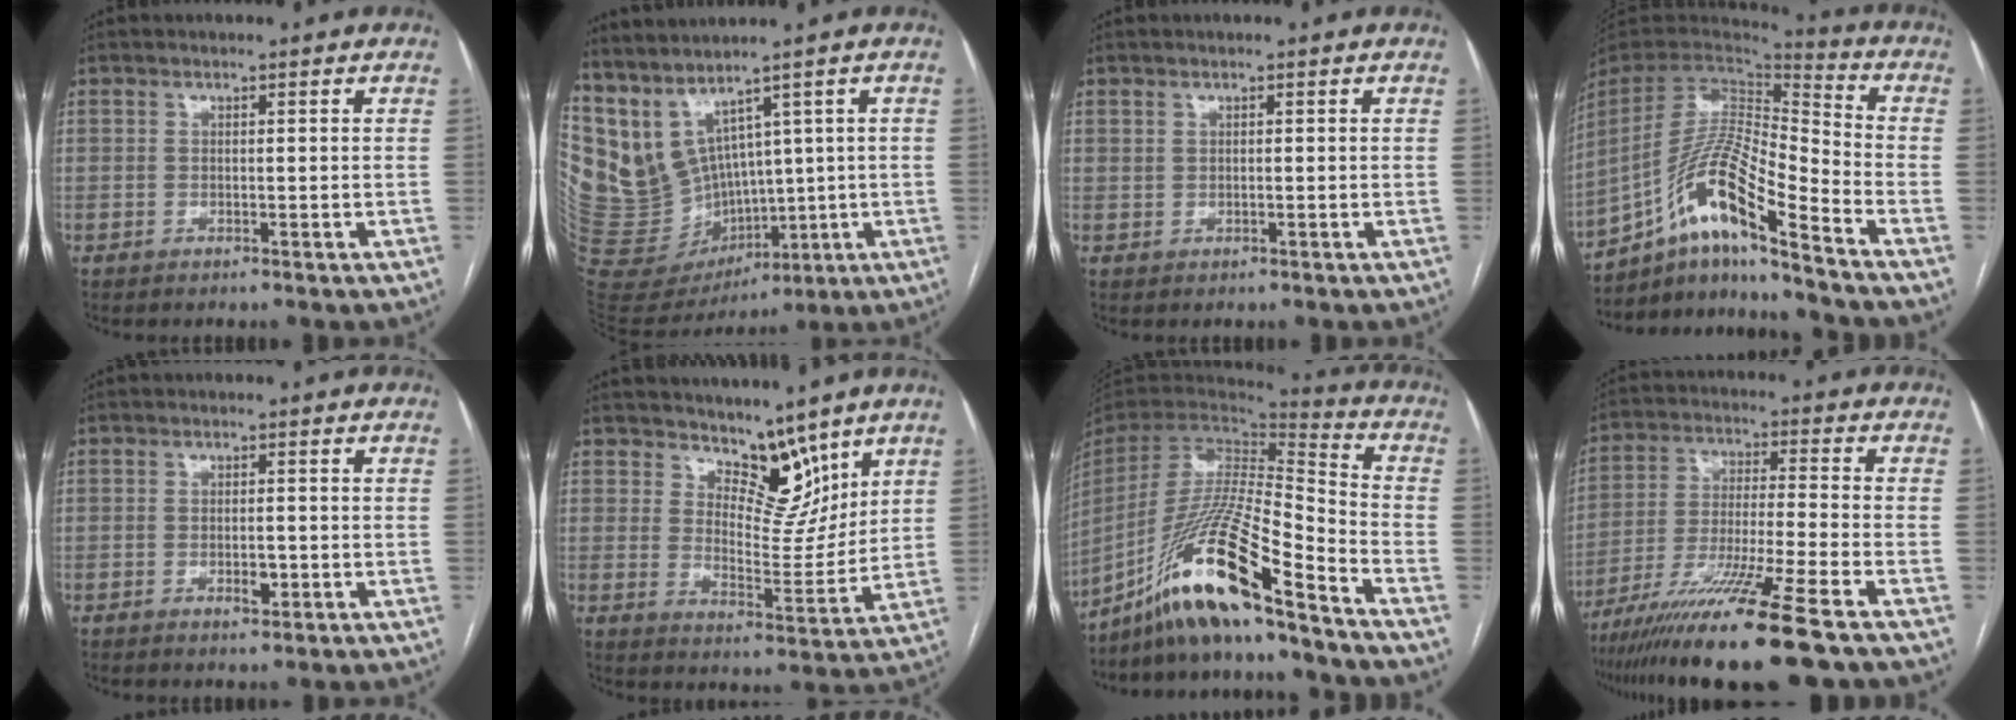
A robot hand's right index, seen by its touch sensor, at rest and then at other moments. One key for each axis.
{"total": 14.0, "fx": 6.1, "fy": 9.9, "fz": 7.7, "tx": -0.175, "ty": 0.017, "tz": 0.169}
{"total": 0.6, "fx": 0.5, "fy": 0.3, "fz": 0.2, "tx": -0.001, "ty": -0.002, "tz": 0.009}
{"total": 16.5, "fx": -10.8, "fy": 1.5, "fz": 12.4, "tx": -0.254, "ty": 0.006, "tz": -0.197}
{"total": 2.4, "fx": -0.8, "fy": 1.1, "fz": 2.0, "tx": -0.032, "ty": 0.000, "tz": -0.008}
{"total": 8.5, "fx": 6.7, "fy": 4.0, "fz": 3.3, "tx": -0.042, "ty": -0.008, "tz": 0.118}
{"total": 19.8, "fx": -14.7, "fy": 0.3, "fz": 13.3, "tx": -0.289, "ty": -0.023, "tz": -0.276}
{"total": 17.3, "fx": -12.3, "fy": -0.8, "fz": 12.2, "tx": -0.222, "ty": -0.048, "tz": -0.214}